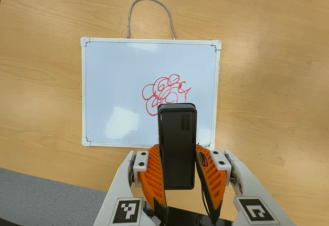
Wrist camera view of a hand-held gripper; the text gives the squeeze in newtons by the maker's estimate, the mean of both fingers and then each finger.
{"total": 4.6, "left": 3.4, "right": 5.7}